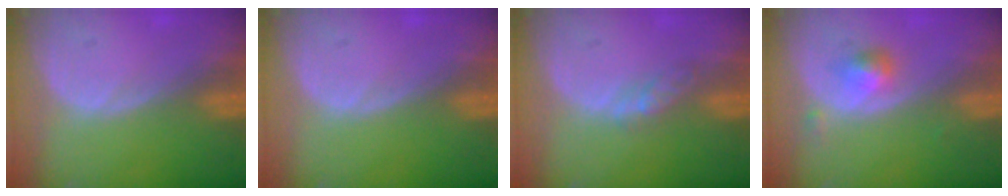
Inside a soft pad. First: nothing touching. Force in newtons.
{"total": 0.0}
{"total": 2.8, "press": 2.5, "slide": 1.2}
{"total": 2.8, "press": 2.7, "slide": 0.2}